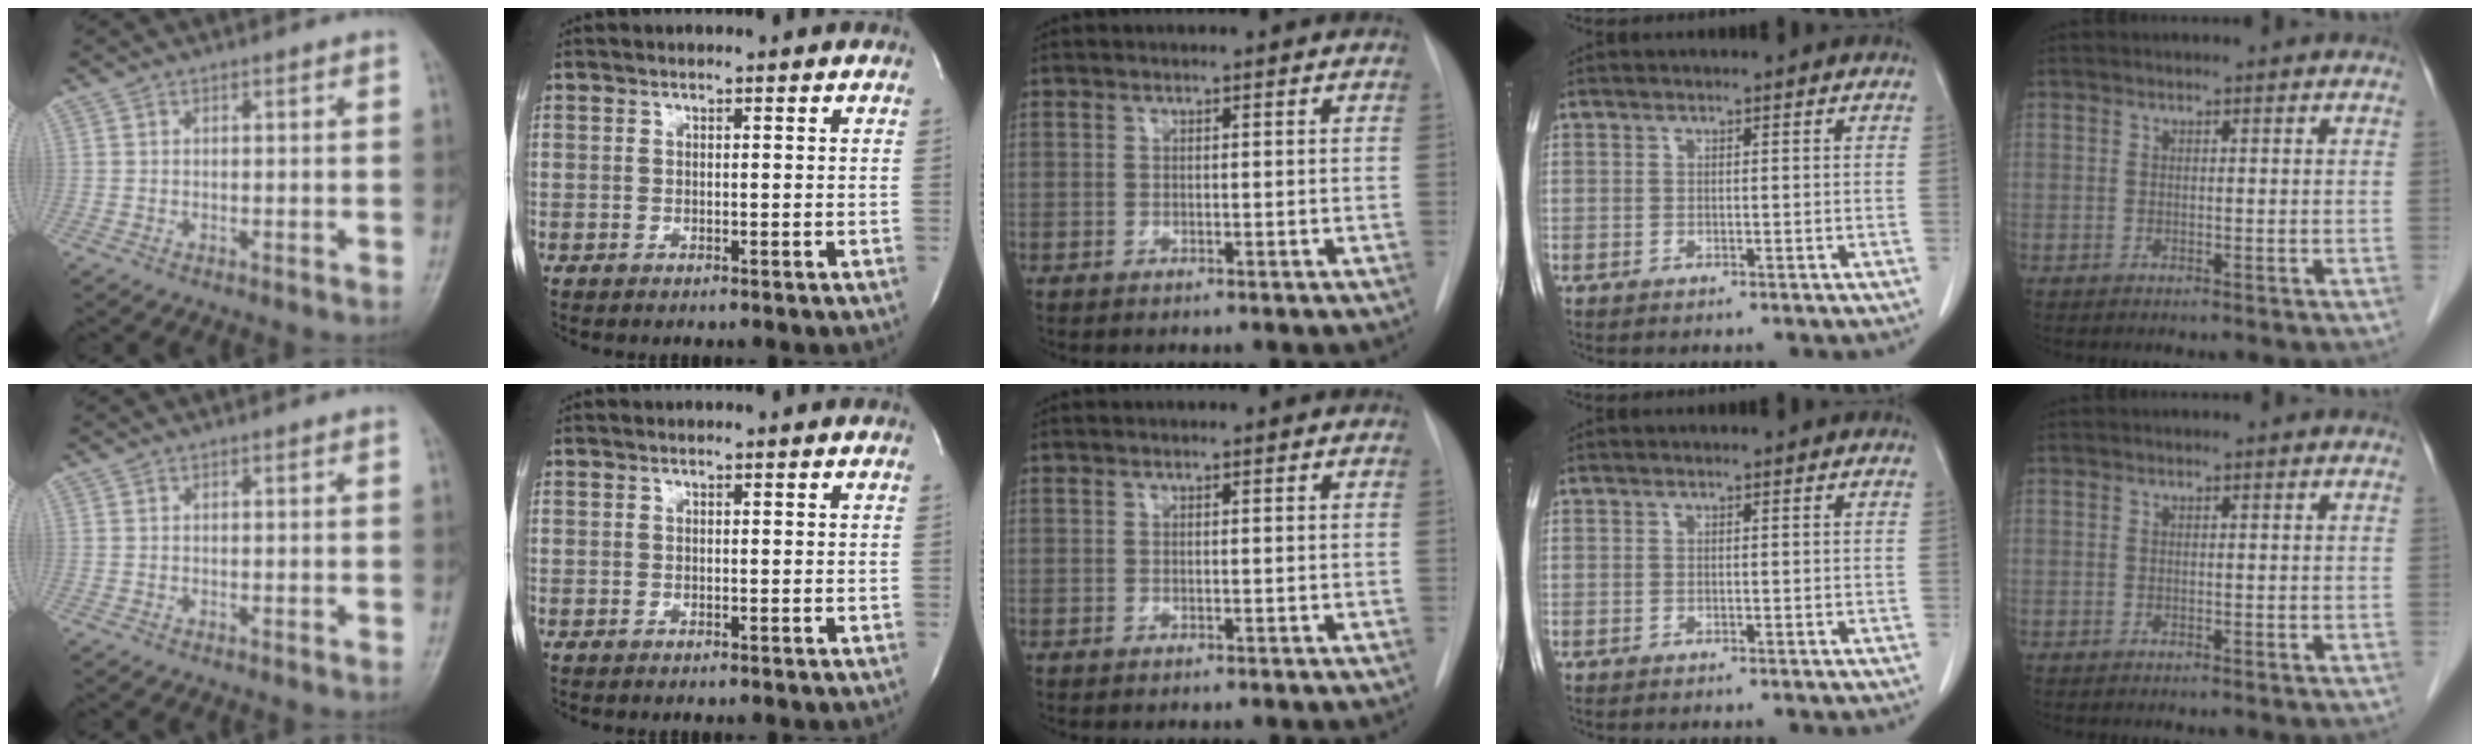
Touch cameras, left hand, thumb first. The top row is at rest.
{}